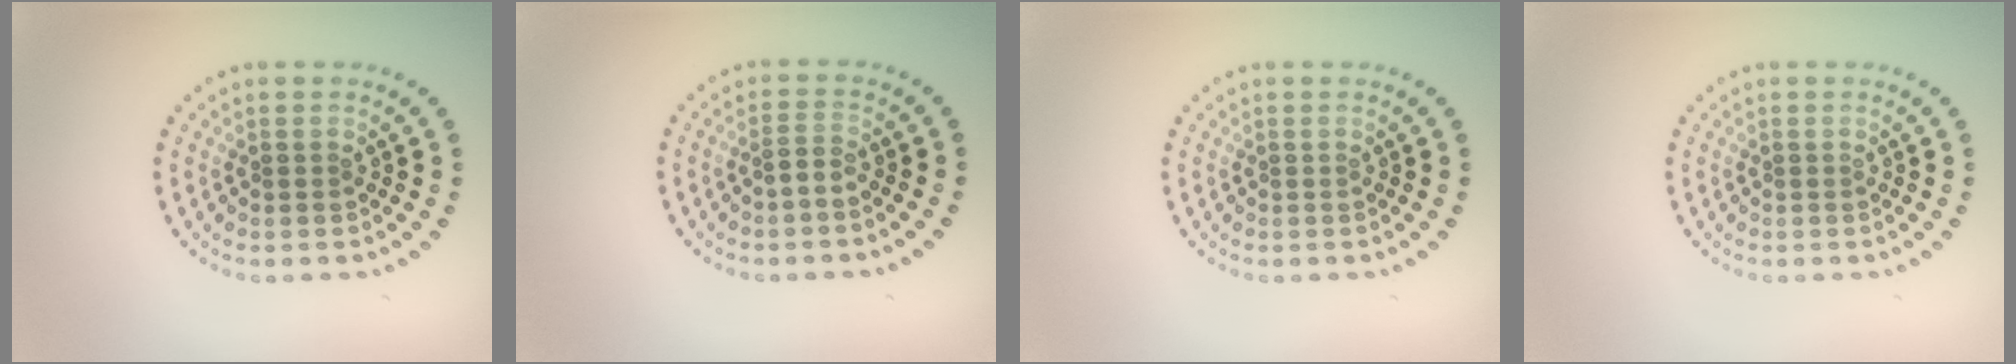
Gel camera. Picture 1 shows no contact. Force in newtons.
{"total": 1.1, "press": 0.8, "slide": 0.8}
{"total": 0.0}
{"total": 0.0}